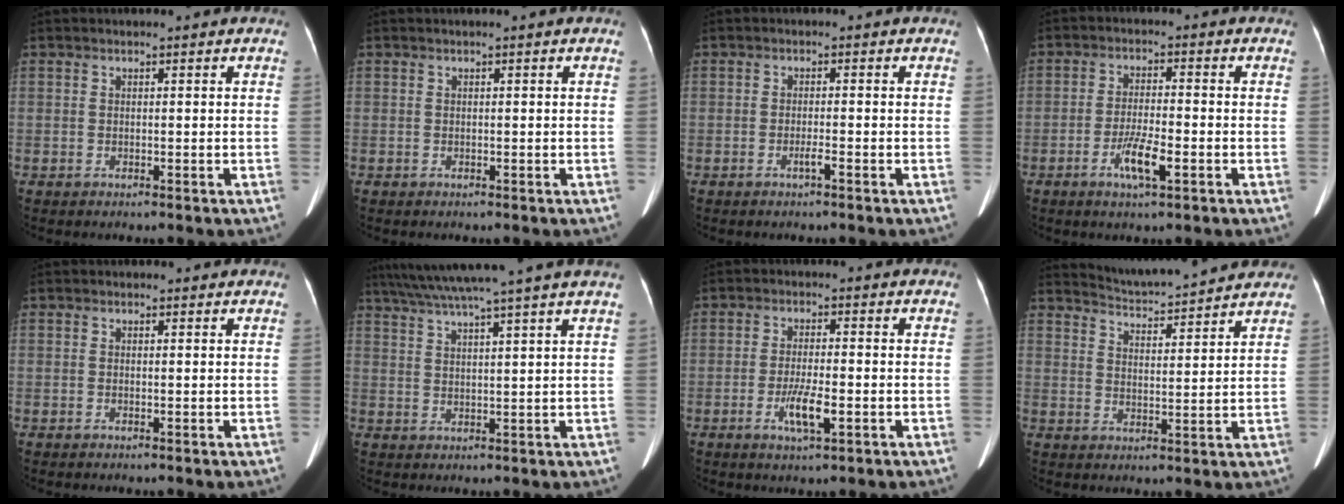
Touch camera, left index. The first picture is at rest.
{"total": 0.0}
{"total": 1.3, "force": [-0.9, -0.1, 1.0], "torque": [-0.020, 0.001, -0.016]}
{"total": 5.4, "force": [-2.4, 0.8, 4.8], "torque": [-0.092, -0.003, -0.044]}
{"total": 0.0}
{"total": 13.5, "force": [11.4, -2.3, 6.9], "torque": [-0.120, 0.009, 0.159]}
{"total": 5.2, "force": [-1.8, 0.9, 4.7], "torque": [-0.091, -0.004, -0.030]}
{"total": 11.5, "force": [11.1, 0.7, 2.9], "torque": [-0.053, 0.016, 0.155]}